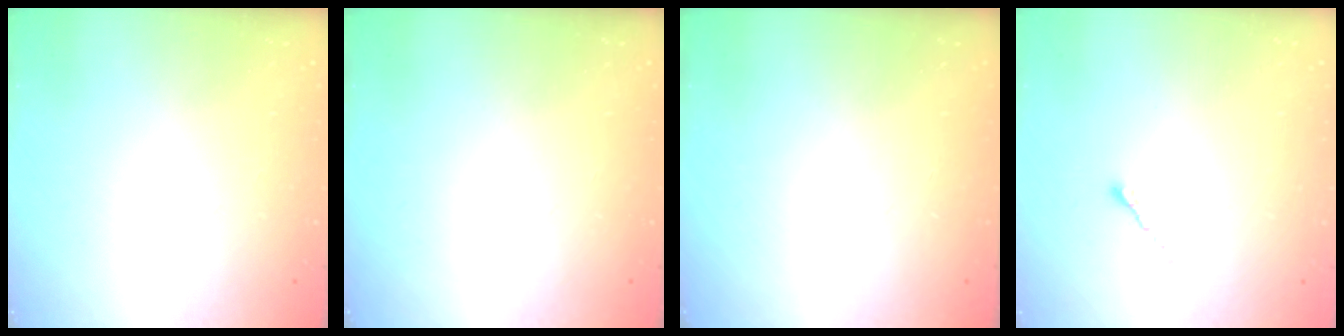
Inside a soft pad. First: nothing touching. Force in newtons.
{"total": 0.0}
{"total": 0.0}
{"total": 0.6, "press": 0.5, "slide": 0.2}